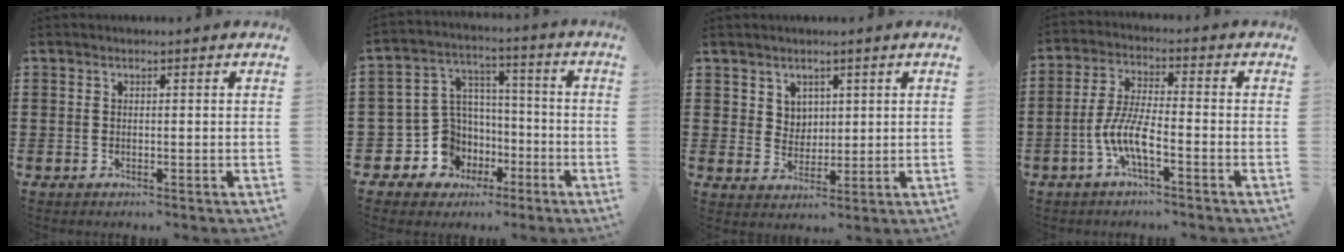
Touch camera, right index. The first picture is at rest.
{"total": 9.5, "force": [-2.8, 8.6, 2.9], "torque": [-0.108, 0.008, -0.047]}
{"total": 3.7, "force": [2.2, 3.0, 0.5], "torque": [-0.016, 0.006, 0.040]}
{"total": 7.2, "force": [-3.2, 1.5, 6.3], "torque": [-0.152, -0.016, -0.067]}